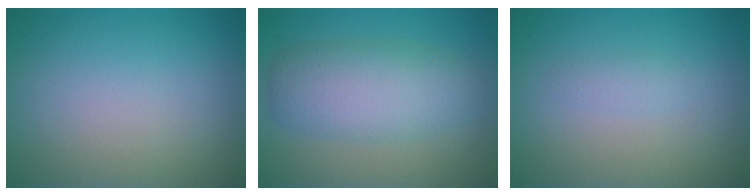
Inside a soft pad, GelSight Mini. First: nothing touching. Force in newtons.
{"total": 5.6, "press": 5.6, "slide": 0.2}
{"total": 0.9, "press": 0.9, "slide": 0.0}